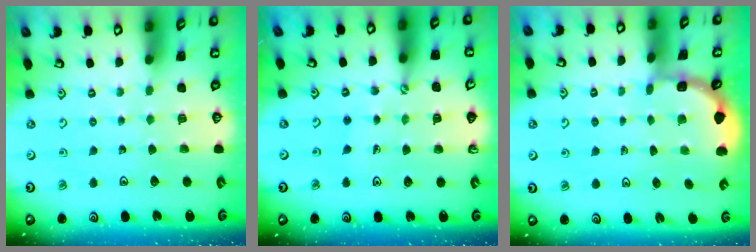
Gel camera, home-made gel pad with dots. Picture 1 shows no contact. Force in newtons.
{"total": 2.2, "press": 1.4, "slide": 1.6}
{"total": 1.9, "press": 1.9, "slide": 0.1}